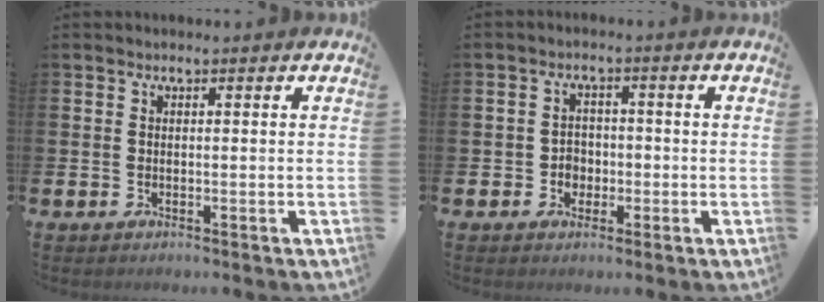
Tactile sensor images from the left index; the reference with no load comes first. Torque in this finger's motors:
{"motor_torque": [0.38, -0.20, 0.24, 0.03]}